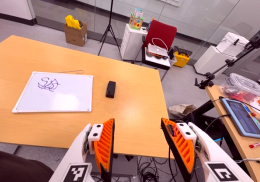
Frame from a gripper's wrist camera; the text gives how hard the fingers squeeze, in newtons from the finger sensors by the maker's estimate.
{"total": 0.0}